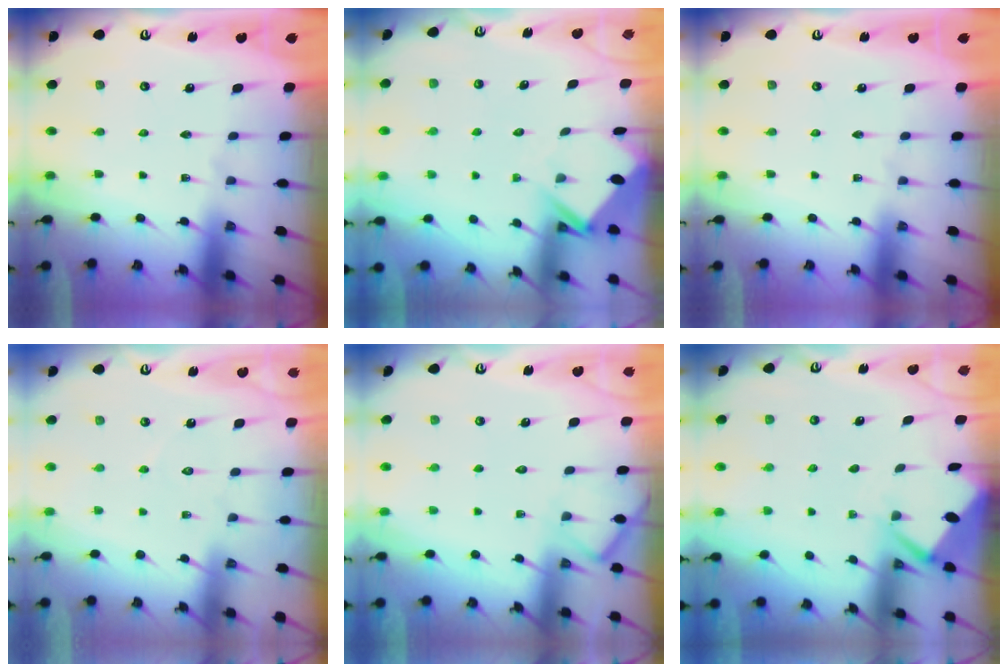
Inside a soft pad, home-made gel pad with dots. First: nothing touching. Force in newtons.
{"total": 4.5, "press": 4.4, "slide": 0.4}
{"total": 0.0}
{"total": 3.7, "press": 3.7, "slide": 0.3}
{"total": 6.0, "press": 6.0, "slide": 0.8}
{"total": 2.9, "press": 2.8, "slide": 0.3}